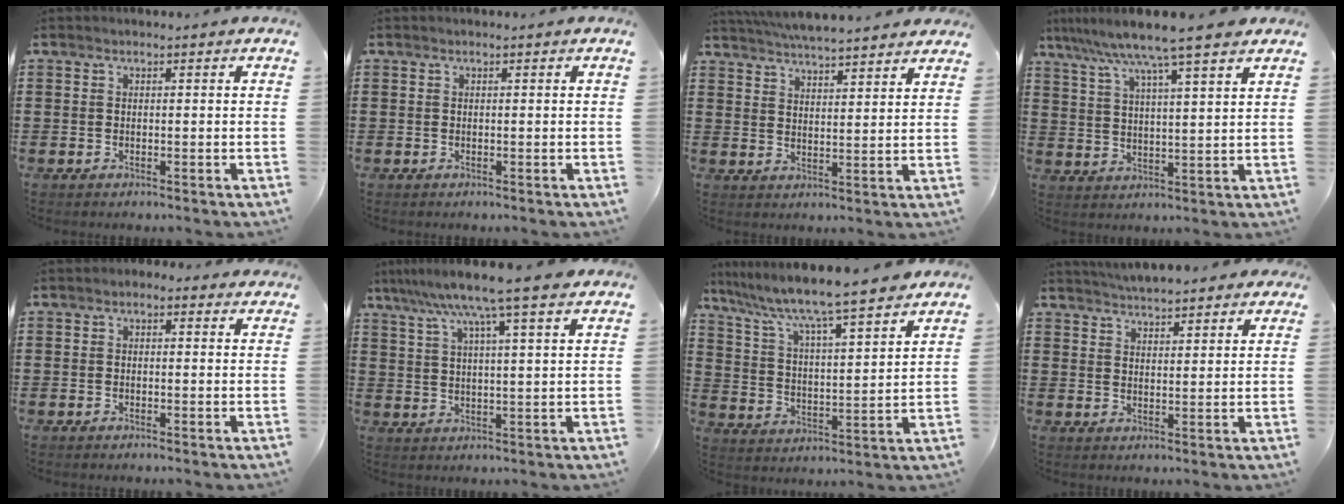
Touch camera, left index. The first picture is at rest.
{"total": 0.0}
{"total": 5.1, "force": [5.0, 0.0, 1.1], "torque": [-0.040, -0.023, 0.089]}
{"total": 8.2, "force": [6.9, -0.7, 4.5], "torque": [-0.109, -0.031, 0.117]}
{"total": 1.0, "force": [0.1, 0.8, 0.6], "torque": [-0.014, 0.006, 0.000]}
{"total": 9.0, "force": [6.9, -0.4, 5.9], "torque": [-0.133, -0.019, 0.116]}
{"total": 7.3, "force": [6.7, -0.3, 2.9], "torque": [-0.086, -0.049, 0.107]}
{"total": 3.9, "force": [3.9, 0.1, 0.5], "torque": [-0.021, -0.010, 0.071]}